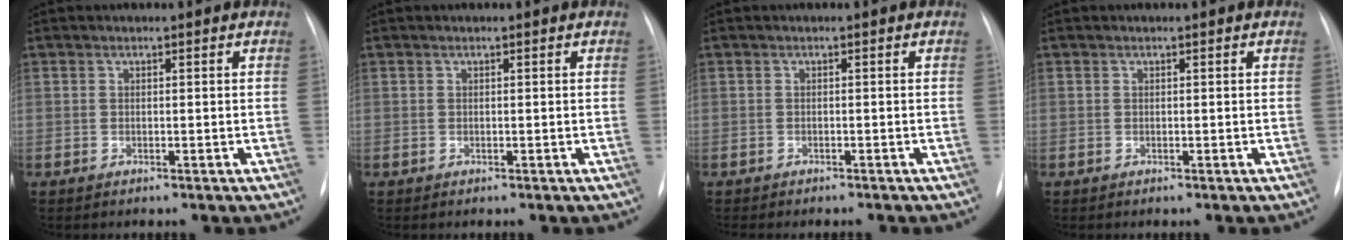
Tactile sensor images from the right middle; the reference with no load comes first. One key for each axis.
{"total": 0.0}
{"total": 4.9, "fx": -4.3, "fy": 1.1, "fz": 2.1, "tx": -0.024, "ty": -0.008, "tz": -0.047}
{"total": 0.0}